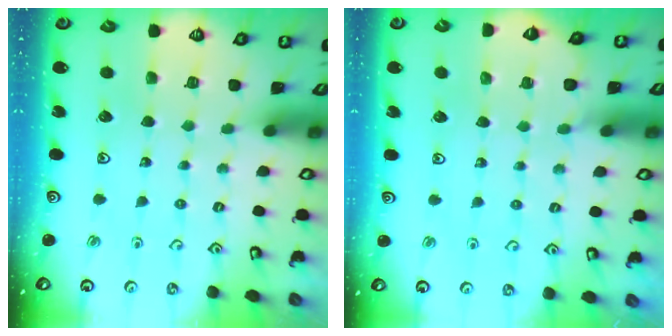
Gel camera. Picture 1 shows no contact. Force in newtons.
{"total": 3.9, "press": 3.9, "slide": 0.6}